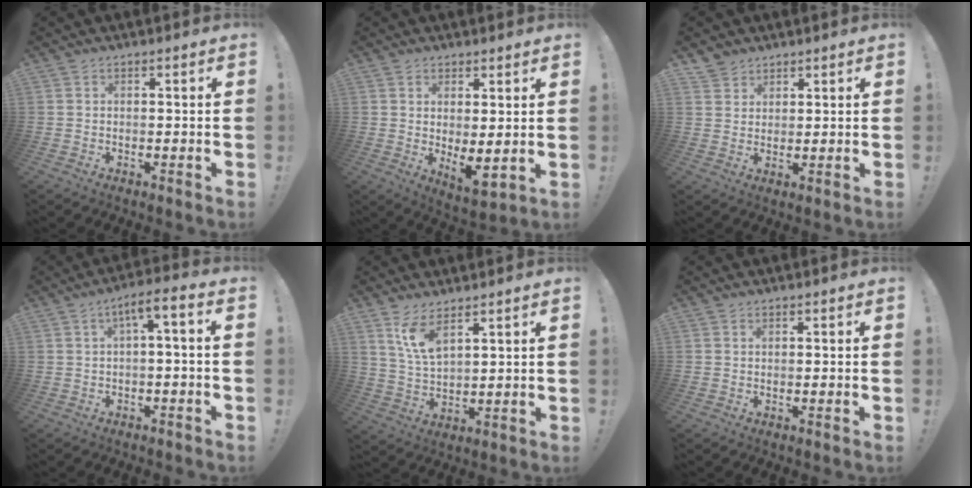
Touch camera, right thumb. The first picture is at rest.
{"total": 5.5, "force": [1.1, 1.8, 5.0], "torque": [-0.070, -0.027, 0.024]}
{"total": 3.9, "force": [3.2, 2.2, 0.3], "torque": [-0.010, -0.017, 0.062]}
{"total": 6.0, "force": [0.1, 1.4, 5.8], "torque": [-0.089, 0.000, -0.002]}
{"total": 8.3, "force": [5.6, 2.7, 5.5], "torque": [-0.104, -0.027, 0.102]}
{"total": 0.0}